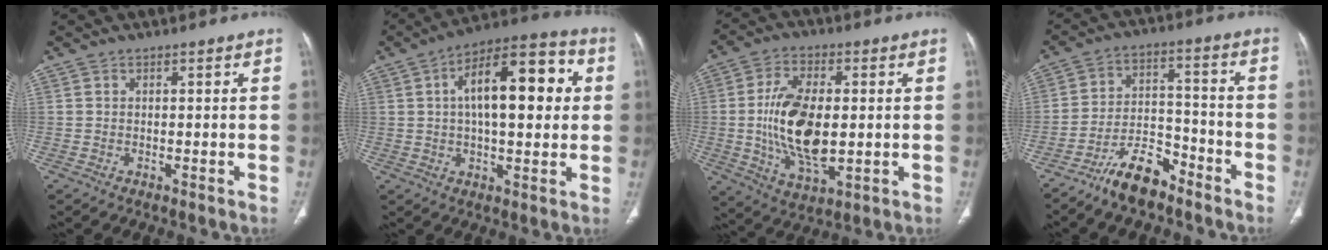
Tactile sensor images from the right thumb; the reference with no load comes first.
{"total": 18.3, "force": [3.4, 8.0, 16.1], "torque": [-0.216, 0.026, 0.041]}
{"total": 15.4, "force": [-0.3, 7.8, 13.3], "torque": [-0.243, -0.010, -0.002]}
{"total": 9.6, "force": [-7.6, 3.8, 4.6], "torque": [-0.077, 0.060, -0.143]}